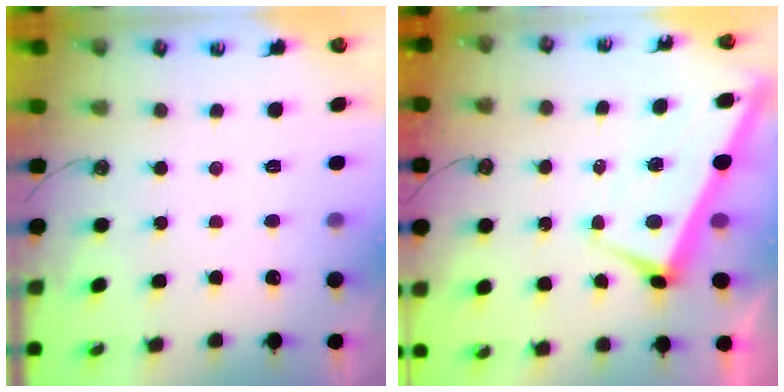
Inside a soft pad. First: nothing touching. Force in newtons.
{"total": 0.9, "press": 0.2, "slide": 0.9}